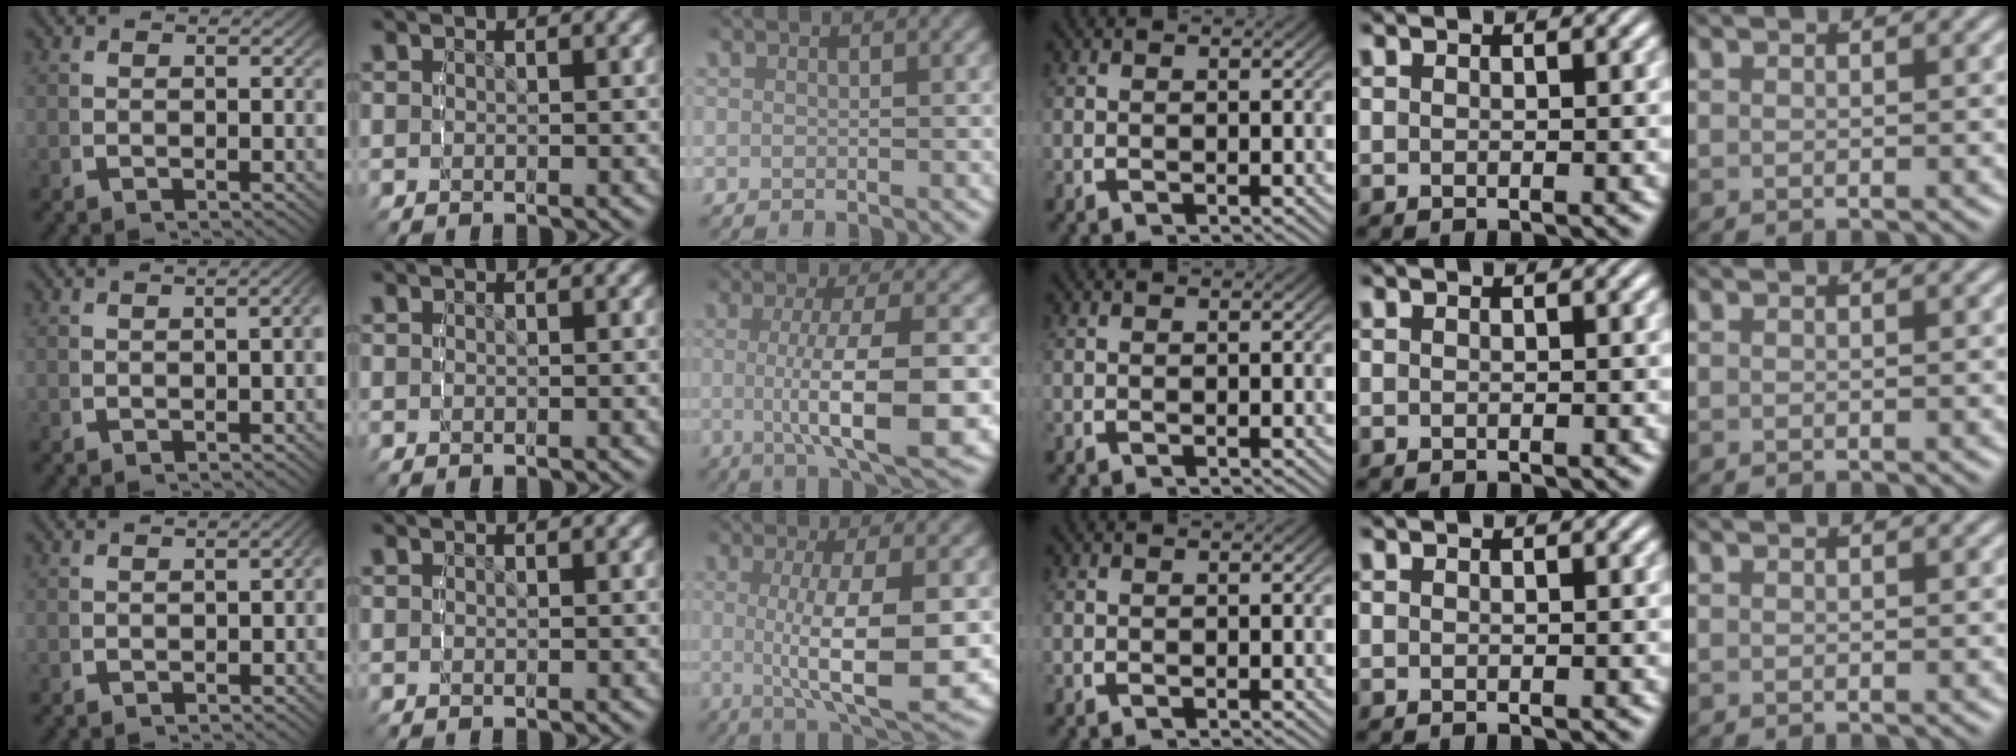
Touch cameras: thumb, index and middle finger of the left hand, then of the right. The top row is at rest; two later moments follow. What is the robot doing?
{"motion": "lift_and_place", "object": "cubes"}